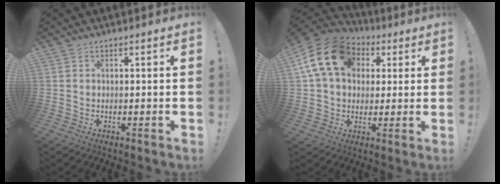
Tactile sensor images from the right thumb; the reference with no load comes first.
{"total": 18.2, "force": [5.6, 13.5, 10.9], "torque": [-0.175, -0.003, 0.104]}